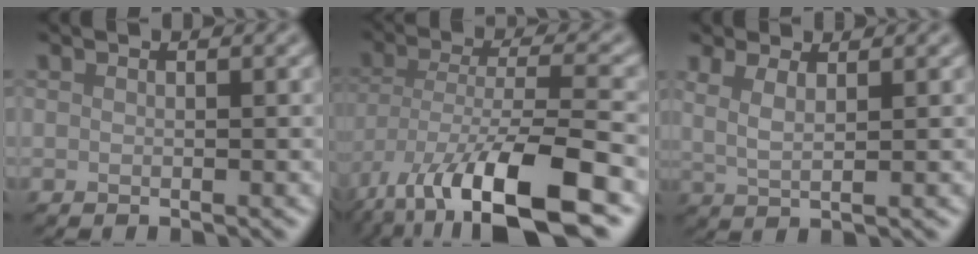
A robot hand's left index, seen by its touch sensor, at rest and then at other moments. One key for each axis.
{"total": 12.6, "fx": -7.1, "fy": 4.4, "fz": 9.4, "tx": -0.175, "ty": -0.026, "tz": -0.122}
{"total": 2.4, "fx": 1.2, "fy": 0.7, "fz": 1.9, "tx": -0.030, "ty": -0.002, "tz": 0.021}